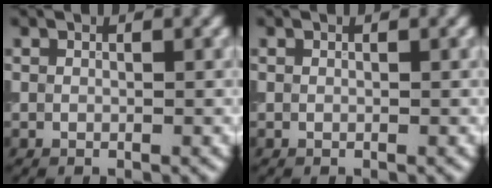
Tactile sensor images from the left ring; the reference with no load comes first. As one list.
[{"total": 0.0}]